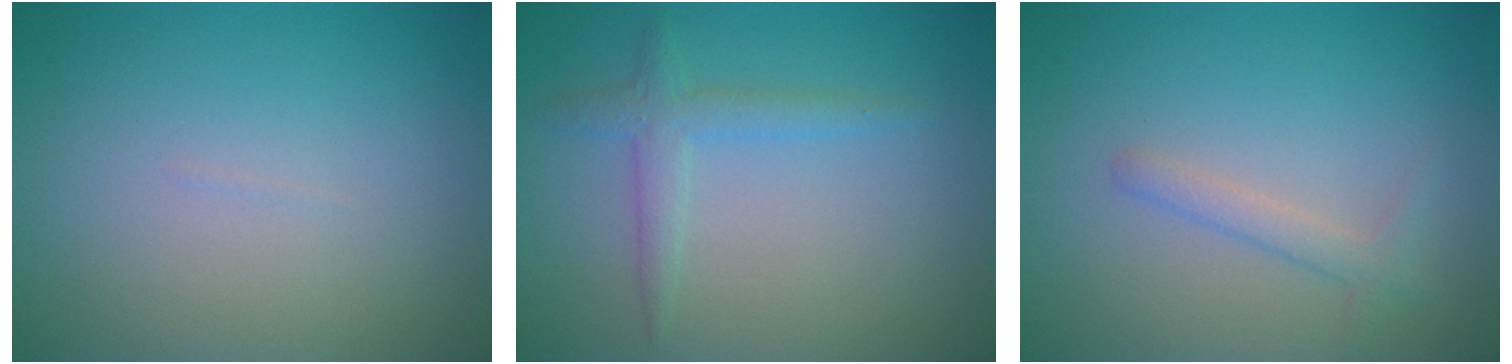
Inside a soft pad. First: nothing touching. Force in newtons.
{"total": 2.1, "press": 2.1, "slide": 0.1}
{"total": 1.6, "press": 1.6, "slide": 0.1}